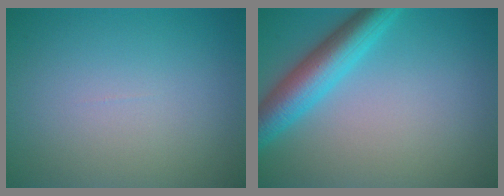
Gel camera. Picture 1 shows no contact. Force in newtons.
{"total": 5.6, "press": 5.6, "slide": 0.2}